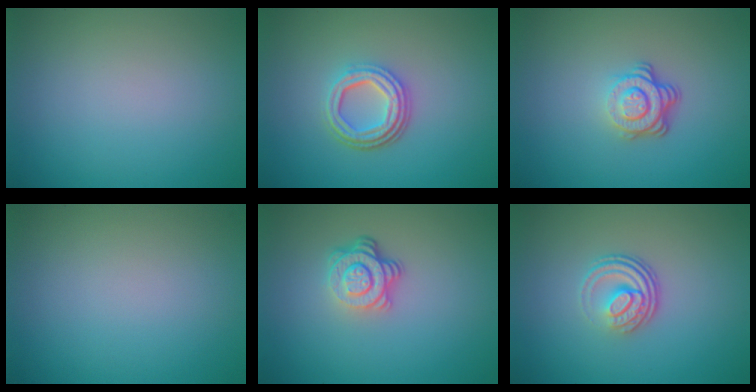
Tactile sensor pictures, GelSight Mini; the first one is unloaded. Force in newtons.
{"total": 4.2, "press": 3.1, "slide": 2.7}
{"total": 3.9, "press": 2.7, "slide": 2.8}
{"total": 0.0}
{"total": 4.0, "press": 2.8, "slide": 2.9}
{"total": 3.7, "press": 2.5, "slide": 2.8}